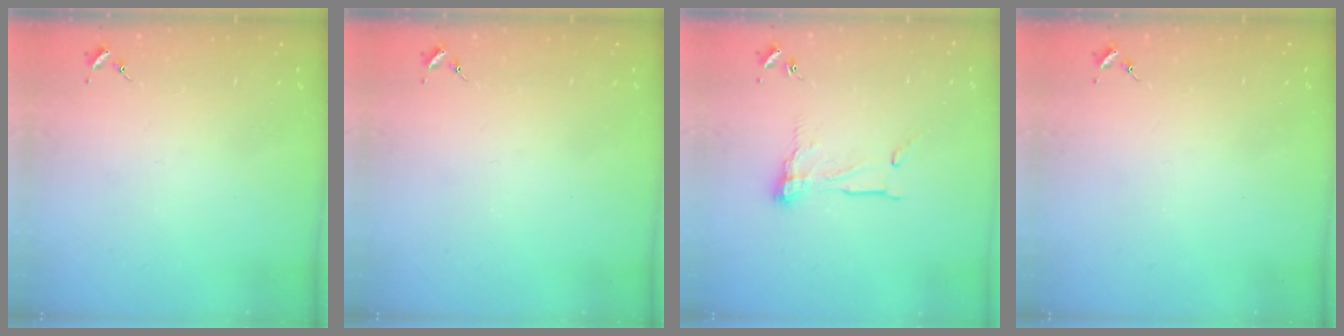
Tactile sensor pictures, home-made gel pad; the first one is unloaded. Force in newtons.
{"total": 0.0}
{"total": 10.4, "press": 10.4, "slide": 1.0}
{"total": 0.0}